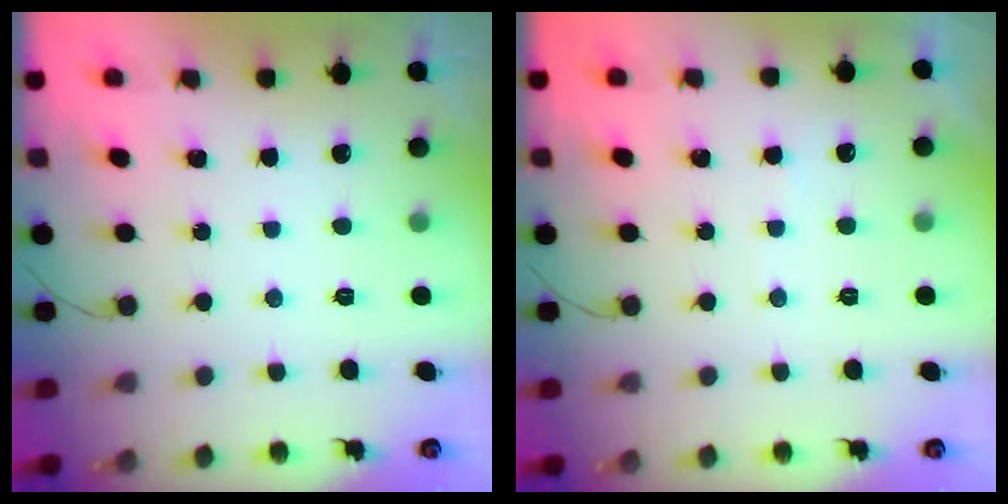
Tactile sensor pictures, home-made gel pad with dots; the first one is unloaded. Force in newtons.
{"total": 3.1, "press": 3.0, "slide": 0.5}